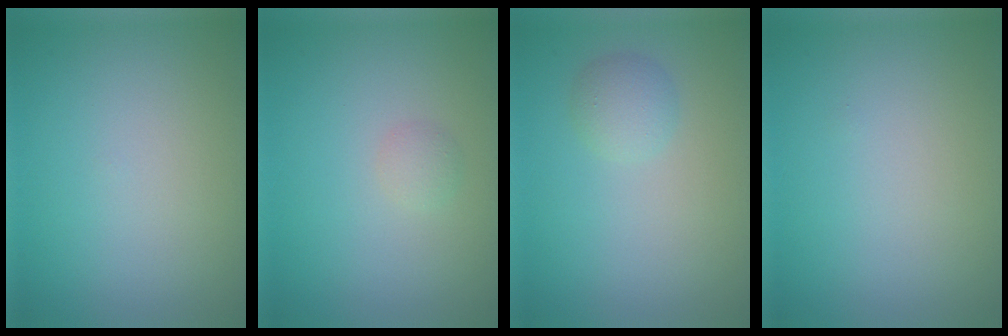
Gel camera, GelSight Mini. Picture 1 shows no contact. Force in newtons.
{"total": 0.9, "press": 0.9, "slide": 0.0}
{"total": 1.7, "press": 1.7, "slide": 0.0}
{"total": 0.0}